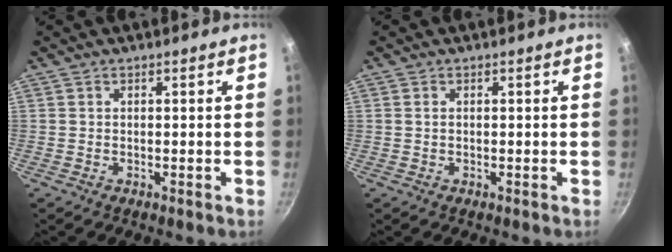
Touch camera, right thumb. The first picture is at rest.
{"total": 0.7, "force": [0.2, 0.5, 0.5], "torque": [-0.011, 0.001, 0.004]}